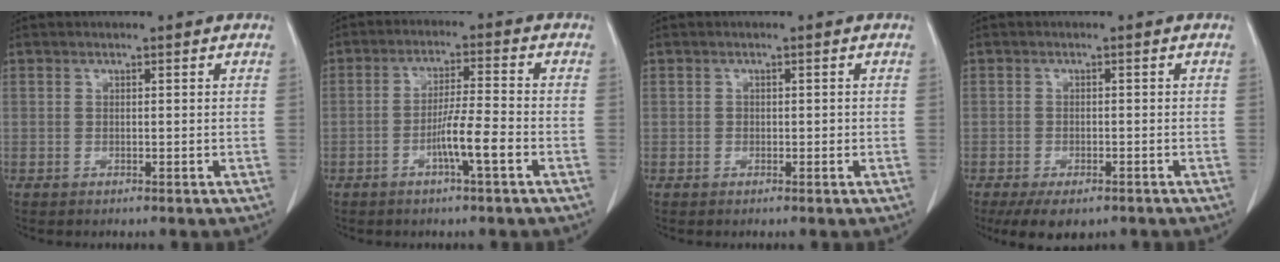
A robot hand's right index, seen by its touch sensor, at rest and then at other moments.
{"total": 6.8, "force": [-2.8, -0.3, 6.2], "torque": [-0.113, 0.000, -0.052]}
{"total": 0.8, "force": [-0.1, 0.6, 0.4], "torque": [-0.005, 0.002, -0.002]}
{"total": 5.8, "force": [-4.1, 2.7, 3.1], "torque": [-0.048, -0.008, -0.061]}